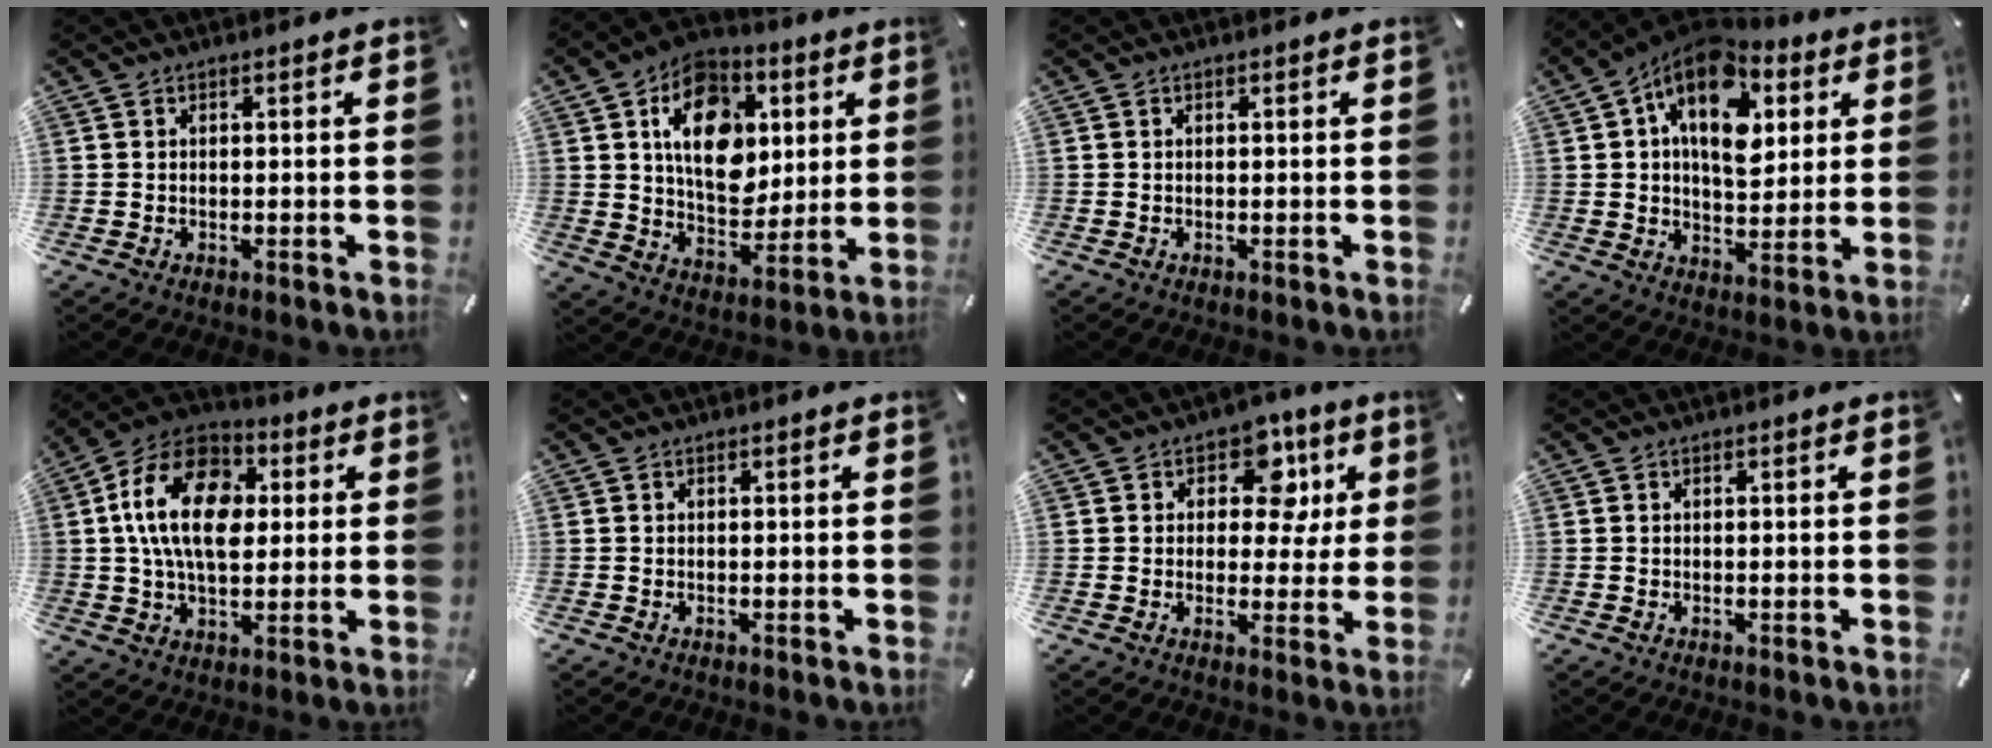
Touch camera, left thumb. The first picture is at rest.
{"total": 16.7, "force": [4.5, 12.4, 10.2], "torque": [-0.151, -0.003, 0.087]}
{"total": 0.0}
{"total": 16.7, "force": [7.0, 10.2, 11.3], "torque": [-0.184, -0.026, 0.121]}
{"total": 18.0, "force": [2.3, 12.1, 13.1], "torque": [-0.252, 0.009, 0.033]}
{"total": 0.0}
{"total": 11.3, "force": [3.8, 7.9, 7.1], "torque": [-0.092, -0.009, 0.062]}
{"total": 0.0}